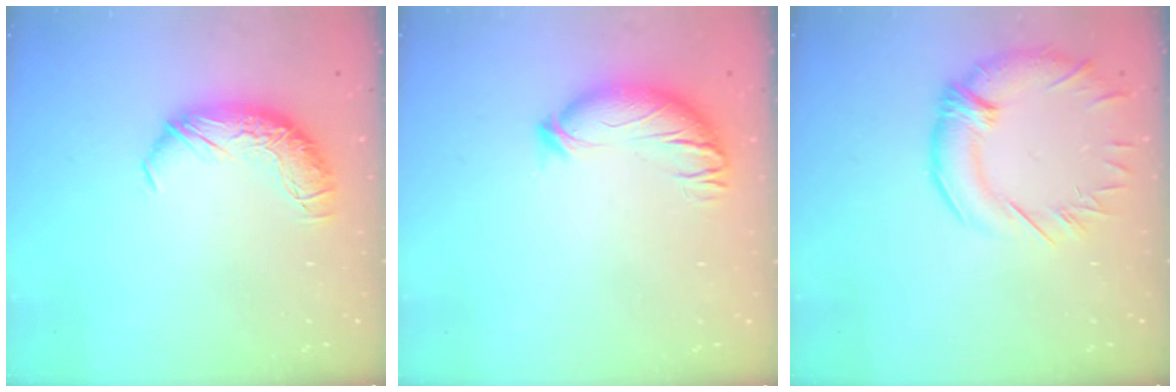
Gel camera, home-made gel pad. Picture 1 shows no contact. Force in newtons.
{"total": 3.5, "press": 3.2, "slide": 1.3}
{"total": 4.3, "press": 3.5, "slide": 2.4}